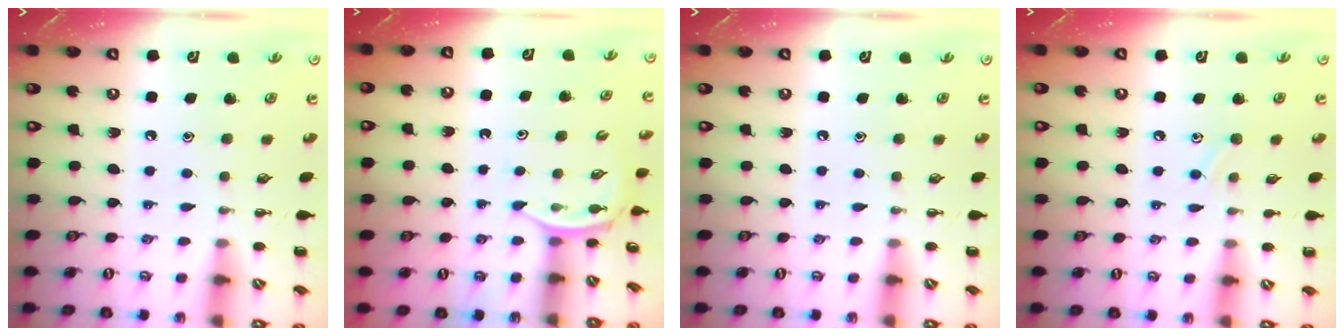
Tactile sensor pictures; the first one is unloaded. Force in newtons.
{"total": 2.3, "press": 2.1, "slide": 0.9}
{"total": 0.0}
{"total": 6.8, "press": 6.6, "slide": 1.7}